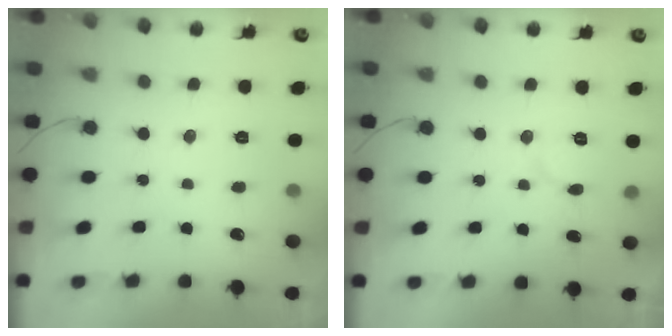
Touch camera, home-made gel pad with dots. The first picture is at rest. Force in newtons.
{"total": 5.9, "press": 5.8, "slide": 0.4}